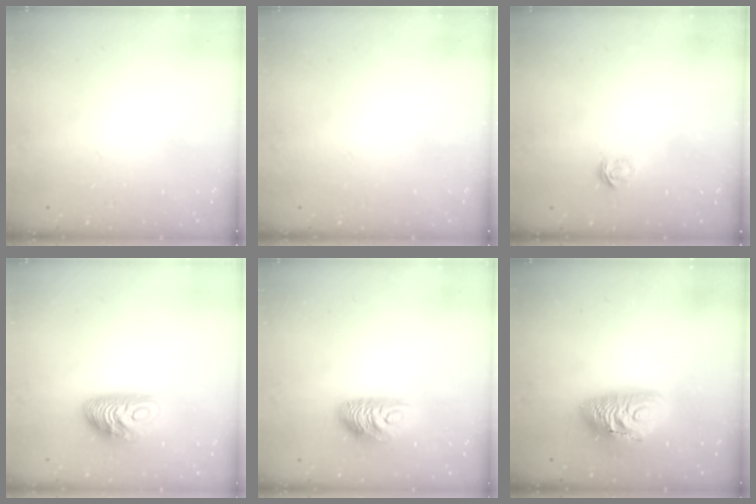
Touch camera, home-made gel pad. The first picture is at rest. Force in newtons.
{"total": 0.0}
{"total": 1.8, "press": 1.7, "slide": 0.2}
{"total": 9.8, "press": 9.8, "slide": 0.7}
{"total": 9.5, "press": 9.4, "slide": 0.8}
{"total": 11.9, "press": 11.9, "slide": 0.9}